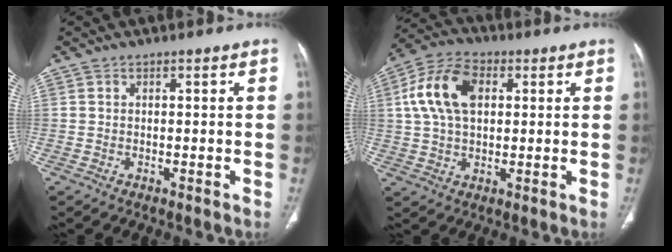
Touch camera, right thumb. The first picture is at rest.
{"total": 12.3, "force": [2.8, 7.6, 9.2], "torque": [-0.176, 0.017, 0.046]}